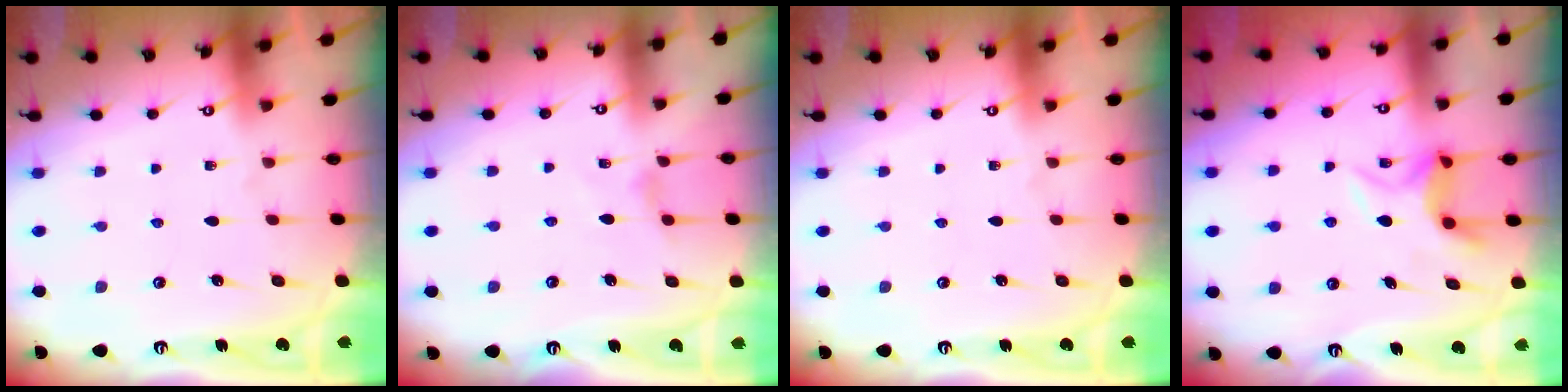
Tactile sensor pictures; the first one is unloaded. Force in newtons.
{"total": 2.4, "press": 2.3, "slide": 0.4}
{"total": 0.0}
{"total": 6.5, "press": 6.5, "slide": 0.2}